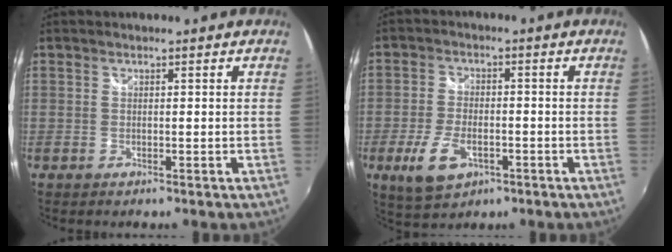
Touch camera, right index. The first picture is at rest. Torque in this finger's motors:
{"motor_torque": [0.66, -0.52, 0.39, 0.06]}